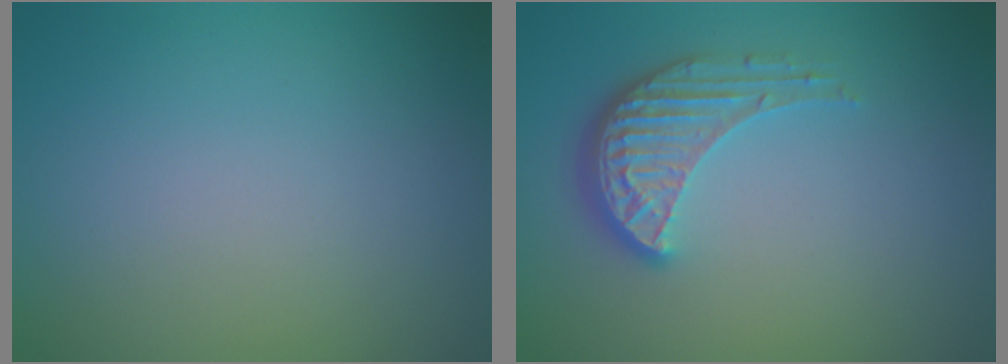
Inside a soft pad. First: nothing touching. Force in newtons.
{"total": 4.1, "press": 3.2, "slide": 2.7}